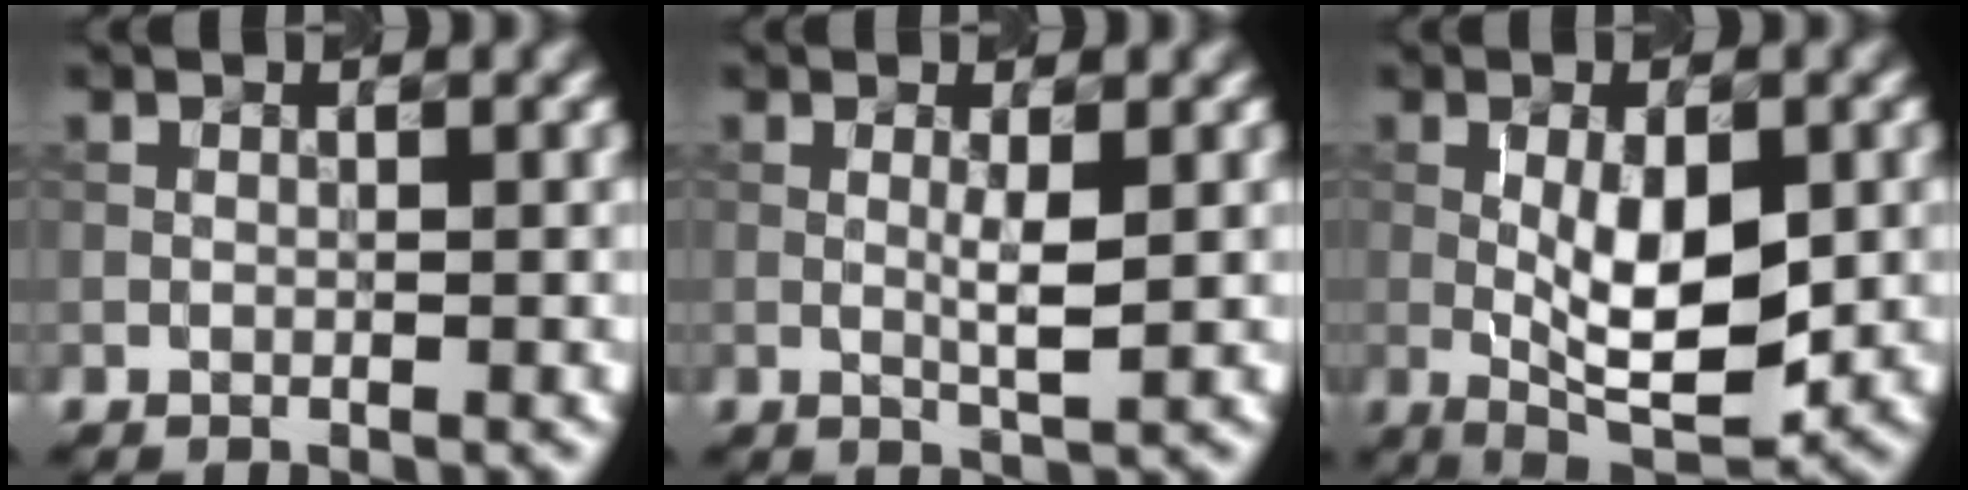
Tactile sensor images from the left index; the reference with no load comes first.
{"total": 2.0, "force": [0.2, 0.2, 2.0], "torque": [-0.037, -0.001, 0.002]}
{"total": 6.9, "force": [-0.3, 2.5, 6.4], "torque": [-0.110, -0.006, -0.001]}